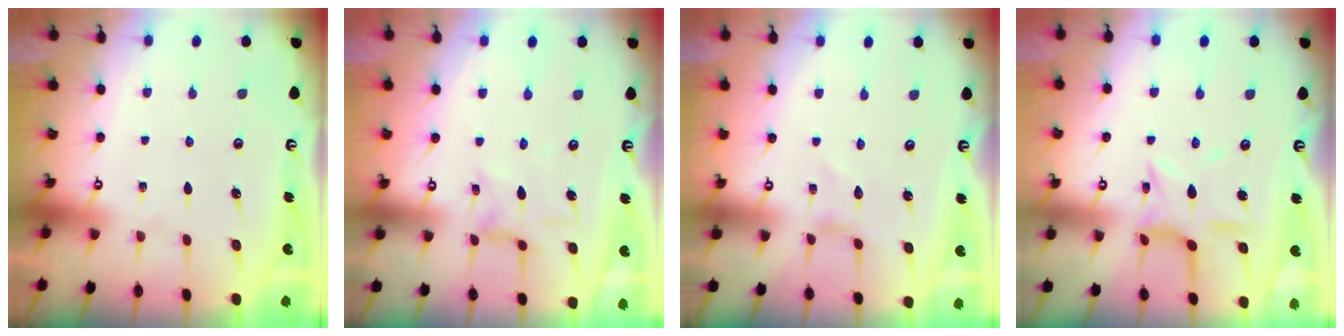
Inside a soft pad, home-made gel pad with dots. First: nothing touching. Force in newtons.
{"total": 2.0, "press": 2.0, "slide": 0.4}
{"total": 0.0}
{"total": 10.6, "press": 10.5, "slide": 0.9}